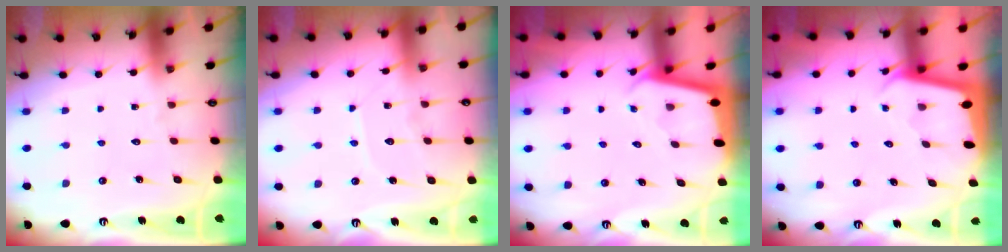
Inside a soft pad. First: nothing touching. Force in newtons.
{"total": 6.1, "press": 6.1, "slide": 0.6}
{"total": 1.8, "press": 1.8, "slide": 0.0}
{"total": 1.8, "press": 1.8, "slide": 0.1}